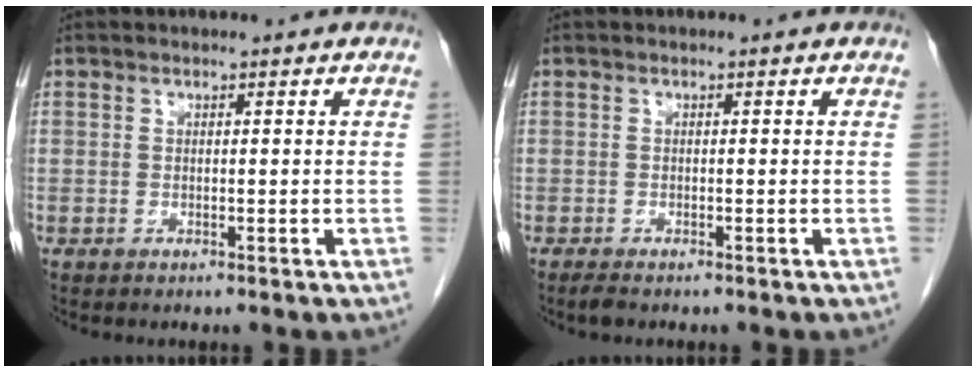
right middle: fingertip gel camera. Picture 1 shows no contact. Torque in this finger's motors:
{"motor_torque": [-0.02, 0.10, -0.02, -0.01]}